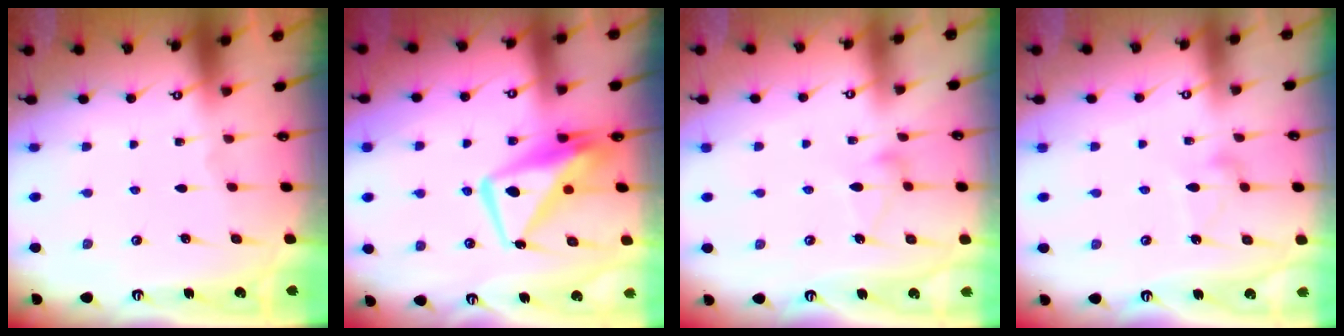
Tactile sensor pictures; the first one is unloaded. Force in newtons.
{"total": 10.5, "press": 10.4, "slide": 1.3}
{"total": 6.2, "press": 6.2, "slide": 0.4}
{"total": 8.1, "press": 8.1, "slide": 0.4}